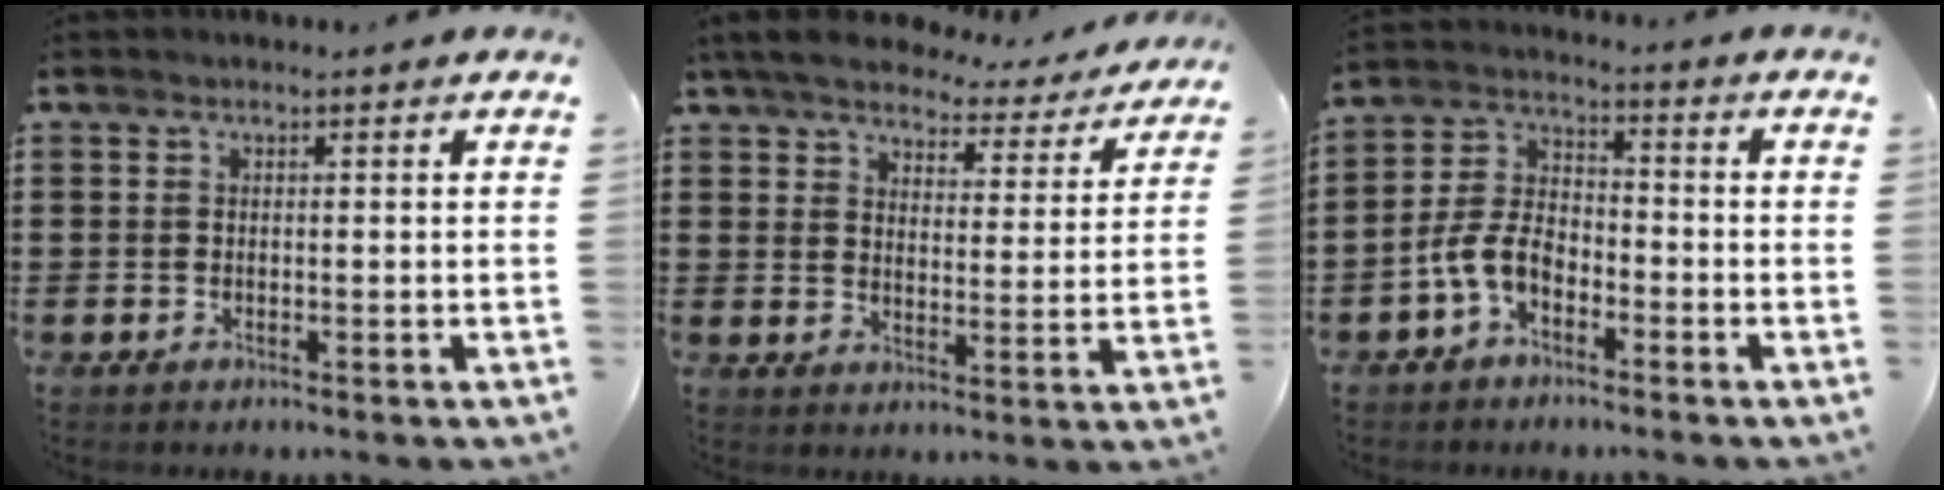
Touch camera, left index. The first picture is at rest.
{"total": 5.6, "force": [5.3, 1.0, 1.7], "torque": [-0.059, -0.030, 0.090]}
{"total": 6.0, "force": [-3.4, 3.4, 3.6], "torque": [-0.092, 0.008, -0.073]}